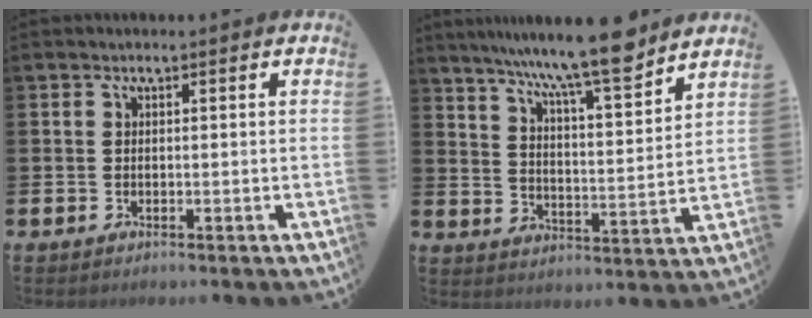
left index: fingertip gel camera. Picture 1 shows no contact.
{"total": 10.9, "force": [9.5, 0.9, 5.4], "torque": [-0.120, -0.053, 0.164]}